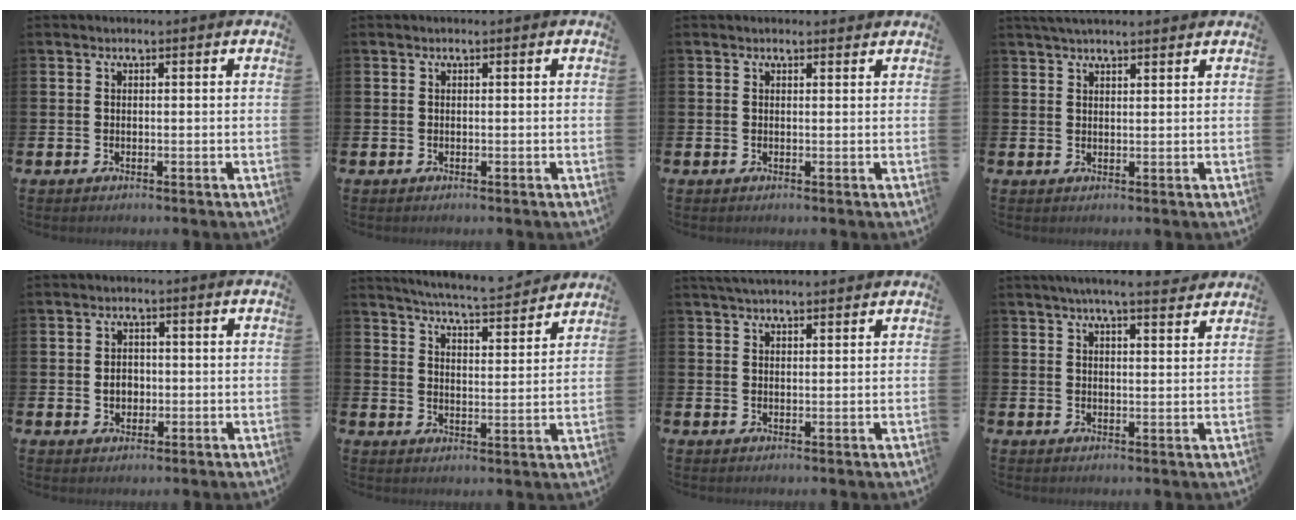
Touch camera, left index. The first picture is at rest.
{"total": 0.0}
{"total": 0.6, "force": [0.6, 0.2, 0.1], "torque": [0.005, 0.001, 0.009]}
{"total": 3.1, "force": [2.8, 0.6, 1.1], "torque": [-0.028, -0.002, 0.052]}
{"total": 2.4, "force": [-0.2, 2.0, 1.3], "torque": [-0.005, -0.002, -0.011]}
{"total": 6.1, "force": [6.0, -0.3, 1.0], "torque": [-0.040, -0.042, 0.104]}
{"total": 3.0, "force": [2.9, 0.5, 0.8], "torque": [-0.023, -0.004, 0.054]}
{"total": 5.0, "force": [4.6, 0.2, 1.9], "torque": [-0.037, -0.017, 0.081]}